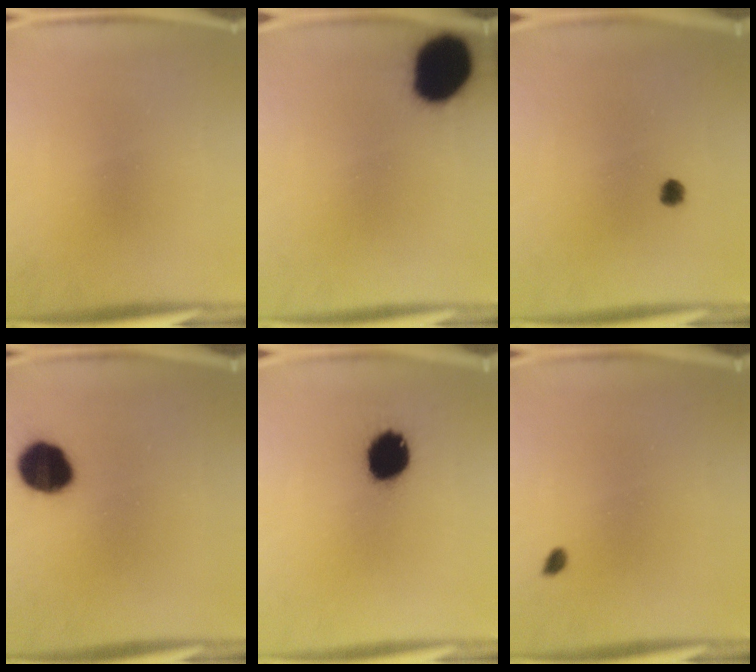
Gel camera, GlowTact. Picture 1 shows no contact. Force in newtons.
{"total": 17.4}
{"total": 1.7}
{"total": 11.7}
{"total": 12.1}
{"total": 0.9}